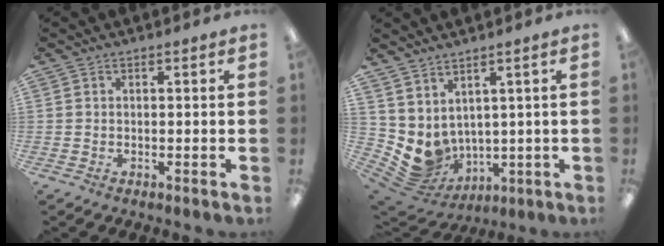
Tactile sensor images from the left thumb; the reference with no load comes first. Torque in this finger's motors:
{"motor_torque": [0.64, 1.10, 0.68, -0.71, 0.02]}